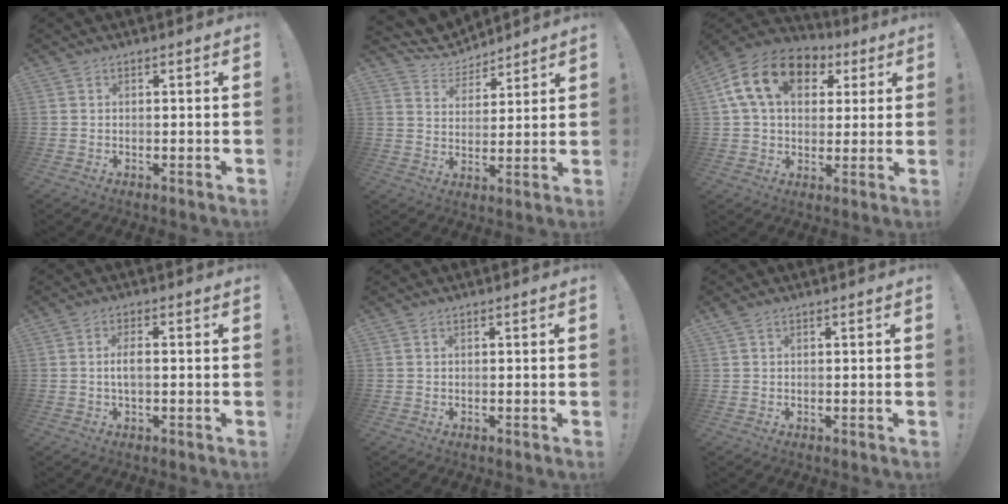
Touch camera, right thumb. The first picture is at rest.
{"total": 7.9, "force": [6.7, 4.1, 0.5], "torque": [-0.024, -0.058, 0.131]}
{"total": 17.1, "force": [6.0, 11.9, 10.8], "torque": [-0.177, -0.001, 0.113]}
{"total": 3.4, "force": [-0.3, 1.1, 3.3], "torque": [-0.070, 0.005, -0.008]}
{"total": 0.0}
{"total": 0.8, "force": [0.4, 0.5, 0.5], "torque": [-0.012, 0.003, 0.008]}